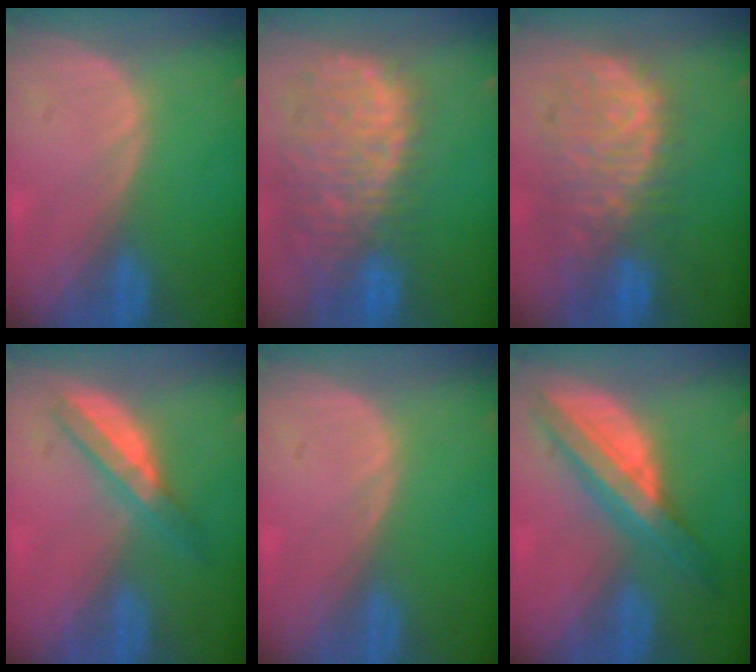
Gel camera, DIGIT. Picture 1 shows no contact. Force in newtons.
{"total": 13.7, "press": 11.1, "slide": 7.9}
{"total": 11.2, "press": 9.6, "slide": 5.8}
{"total": 4.8, "press": 4.8, "slide": 0.7}
{"total": 0.0}
{"total": 8.4, "press": 8.4, "slide": 0.5}